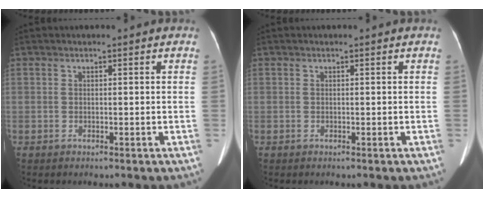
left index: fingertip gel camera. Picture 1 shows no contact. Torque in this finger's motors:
{"motor_torque": [0.00, 0.00, 0.00, 0.00]}